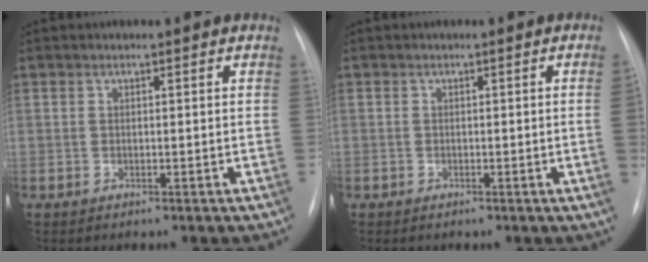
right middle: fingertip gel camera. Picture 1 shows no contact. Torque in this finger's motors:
{"motor_torque": [1.42, -0.72, 0.10, -0.21]}